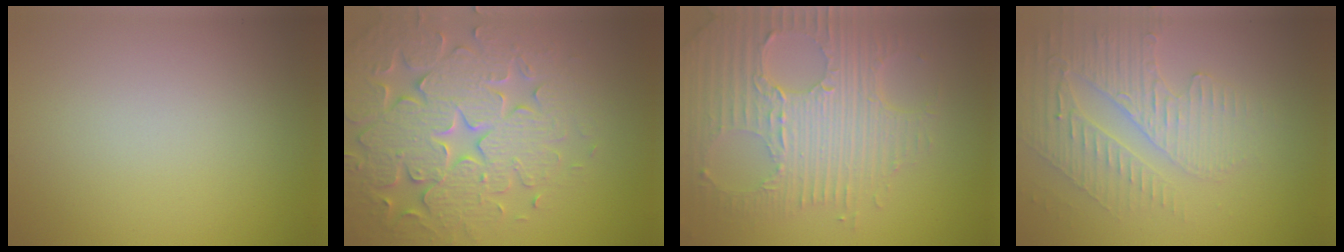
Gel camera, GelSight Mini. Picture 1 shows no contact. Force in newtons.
{"total": 7.8, "press": 7.6, "slide": 1.6}
{"total": 8.0, "press": 5.7, "slide": 5.6}
{"total": 3.7, "press": 3.5, "slide": 1.4}